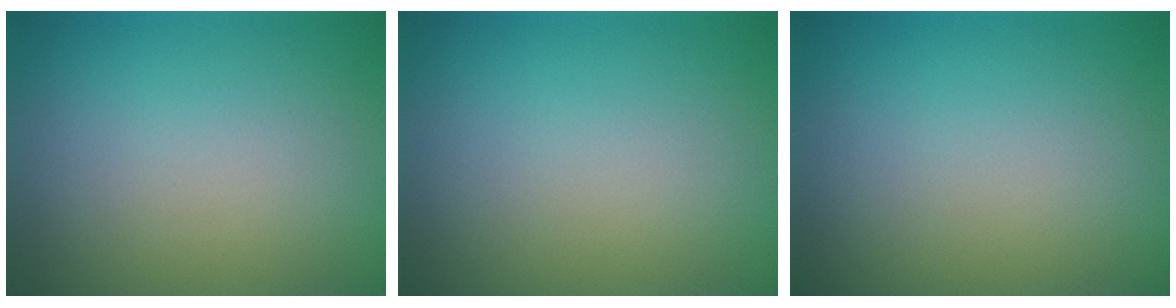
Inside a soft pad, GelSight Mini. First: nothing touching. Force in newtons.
{"total": 0.0}
{"total": 0.0}